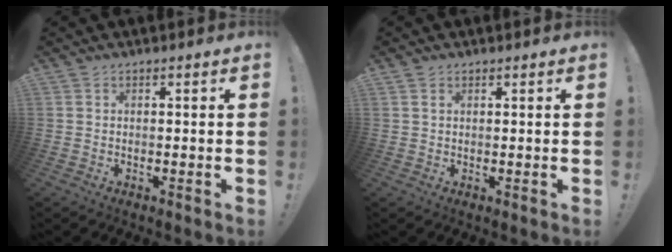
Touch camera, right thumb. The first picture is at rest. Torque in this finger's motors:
{"motor_torque": [-0.27, -0.18, 0.12, 0.07, 0.03]}